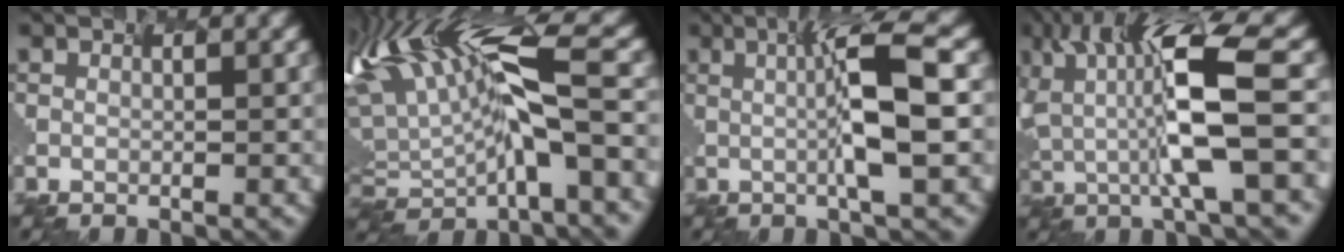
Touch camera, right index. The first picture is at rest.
{"total": 10.3, "force": [0.0, 3.1, 9.8], "torque": [-0.194, 0.017, 0.028]}
{"total": 5.2, "force": [-0.3, -0.1, 5.2], "torque": [-0.107, 0.001, 0.022]}
{"total": 9.0, "force": [0.0, 1.7, 8.8], "torque": [-0.189, 0.005, 0.027]}